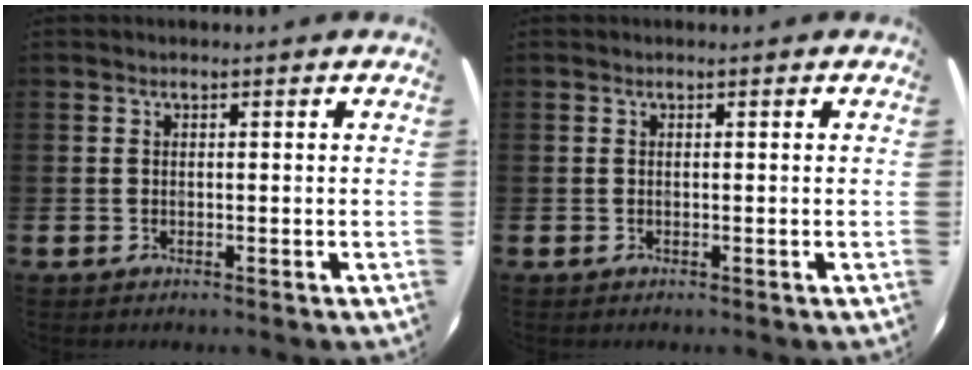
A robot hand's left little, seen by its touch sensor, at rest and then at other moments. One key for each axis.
{"total": 0.0}